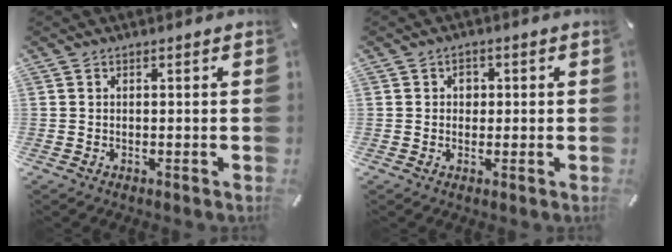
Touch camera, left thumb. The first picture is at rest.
{"total": 2.5, "force": [0.0, 2.1, 1.2], "torque": [-0.002, -0.002, -0.010]}